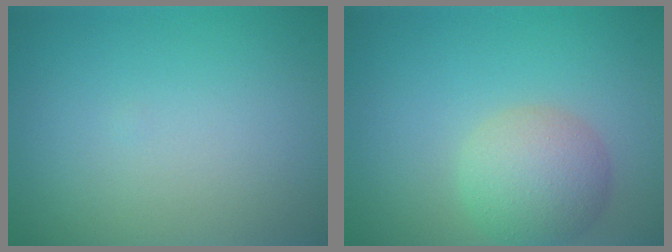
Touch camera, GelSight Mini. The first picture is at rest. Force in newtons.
{"total": 4.7, "press": 4.7, "slide": 0.1}